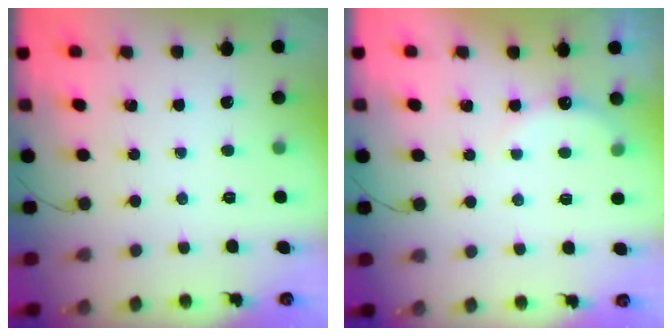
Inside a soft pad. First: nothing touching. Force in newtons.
{"total": 6.1, "press": 5.9, "slide": 1.3}